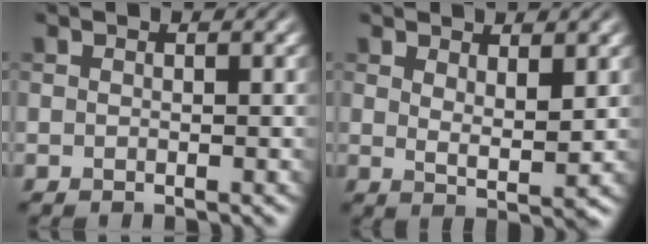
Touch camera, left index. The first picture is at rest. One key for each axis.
{"total": 2.7, "fx": 1.5, "fy": 0.7, "fz": 2.1, "tx": -0.035, "ty": -0.011, "tz": 0.029}